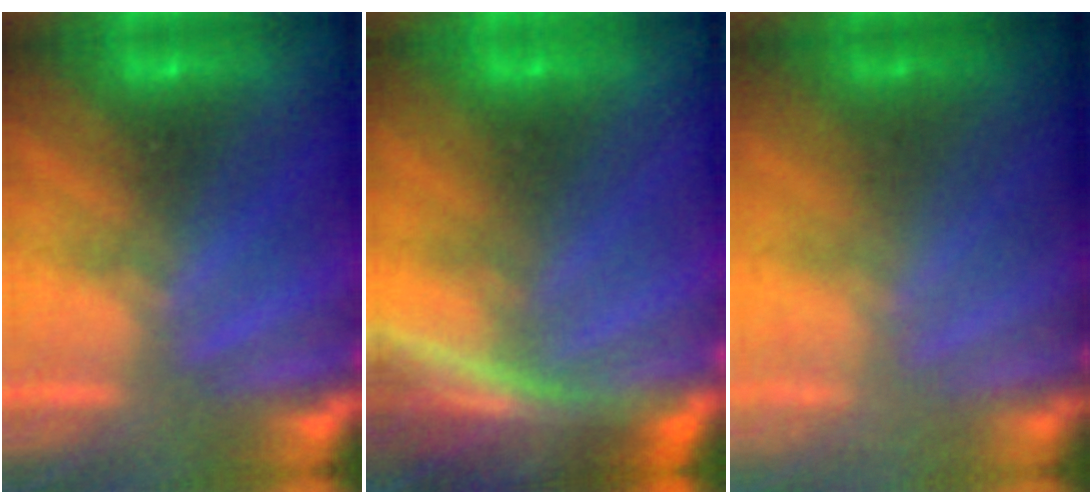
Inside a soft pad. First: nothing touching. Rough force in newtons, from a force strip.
{"total": 7.3}
{"total": 2.3}